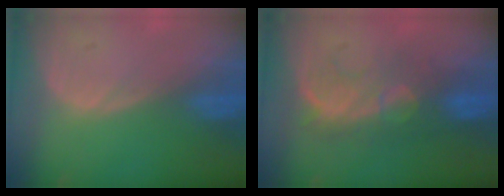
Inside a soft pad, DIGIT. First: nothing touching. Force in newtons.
{"total": 7.8, "press": 7.7, "slide": 1.3}